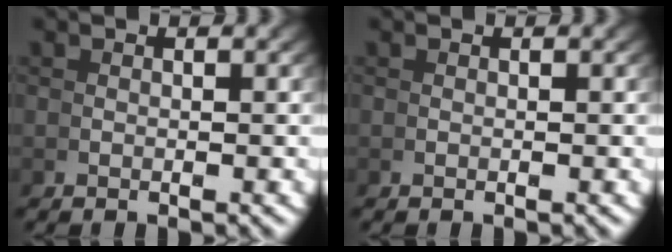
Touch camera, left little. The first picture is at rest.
{"total": 0.0}